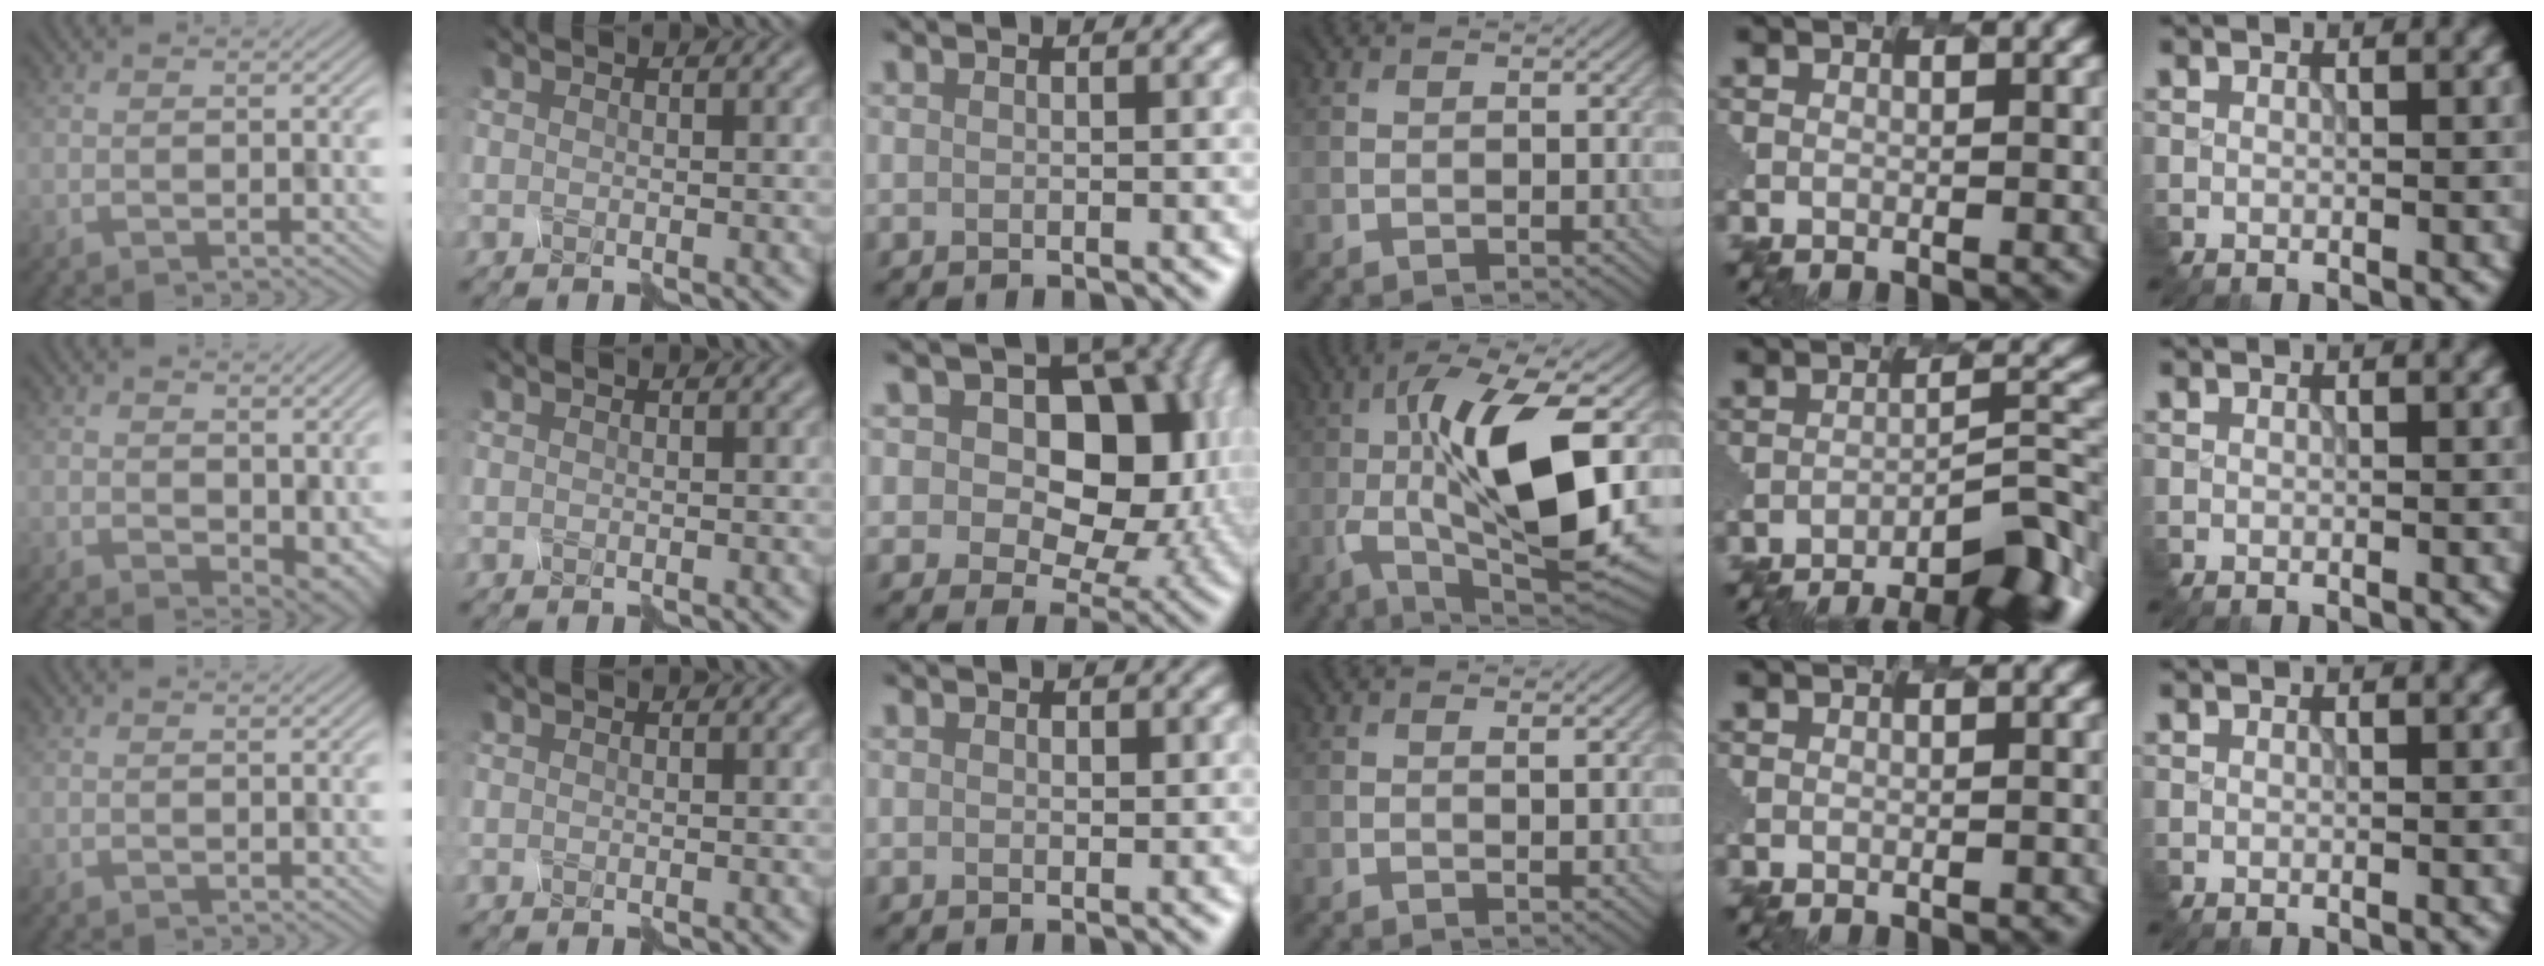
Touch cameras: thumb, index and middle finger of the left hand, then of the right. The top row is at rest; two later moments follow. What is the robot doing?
{"motion": "disassemble", "object": "spray bottle"}